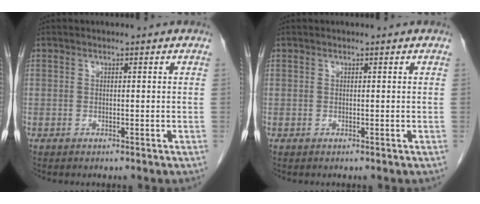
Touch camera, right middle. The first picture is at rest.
{"total": 0.0}